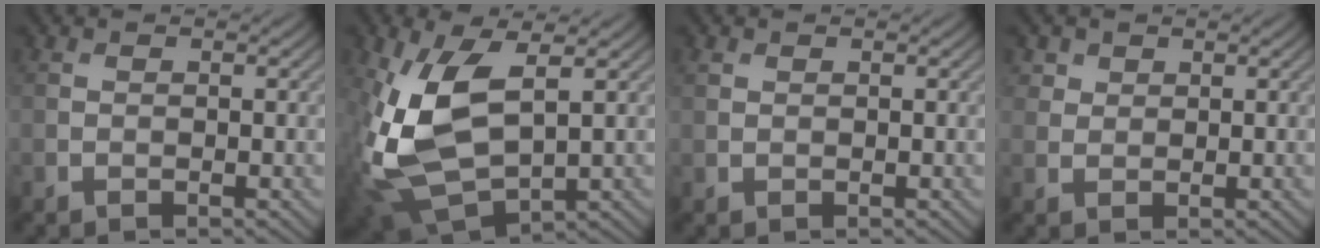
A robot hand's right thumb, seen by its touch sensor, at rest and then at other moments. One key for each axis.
{"total": 14.0, "fx": 1.0, "fy": 7.3, "fz": 11.8, "tx": -0.290, "ty": -0.019, "tz": 0.022}
{"total": 0.7, "fx": 0.5, "fy": 0.5, "fz": 0.2, "tx": -0.008, "ty": -0.001, "tz": 0.012}
{"total": 2.4, "fx": 1.5, "fy": 1.8, "fz": 0.6, "tx": -0.017, "ty": -0.009, "tz": 0.037}